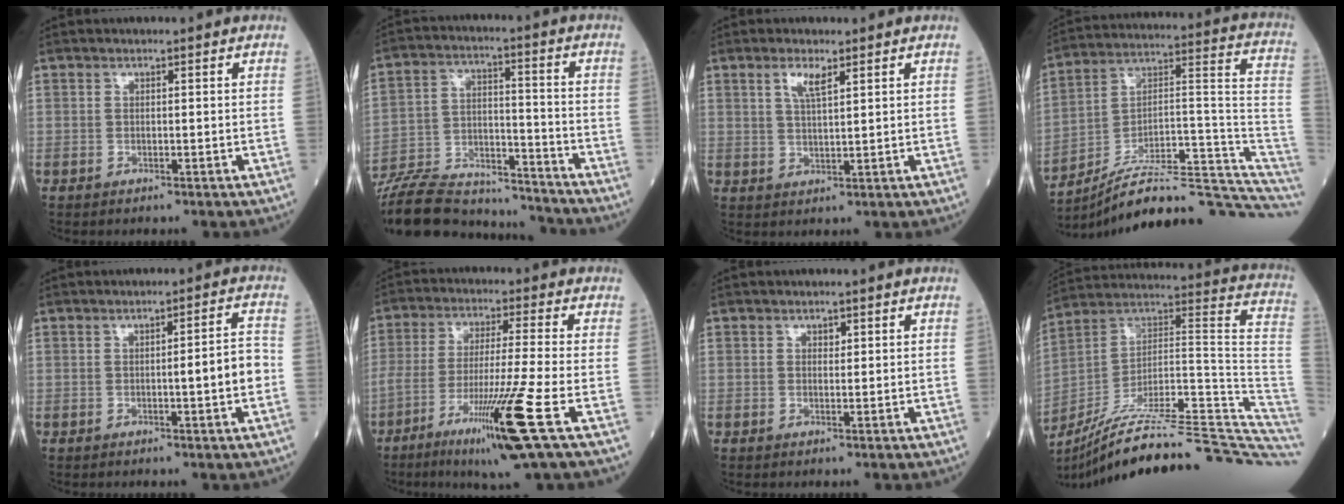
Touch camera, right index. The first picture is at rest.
{"total": 21.8, "force": [-20.5, 4.6, 6.0], "torque": [-0.148, 0.002, -0.325]}
{"total": 3.4, "force": [1.9, 0.6, 2.8], "torque": [-0.058, 0.001, 0.038]}
{"total": 21.5, "force": [-18.6, 2.2, 10.4], "torque": [-0.094, 0.059, -0.279]}
{"total": 4.8, "force": [-0.9, 0.1, 4.8], "torque": [-0.065, 0.006, -0.013]}
{"total": 13.7, "force": [-6.4, -1.7, 12.1], "torque": [-0.230, -0.035, -0.114]}
{"total": 0.8, "force": [0.4, 0.5, 0.4], "torque": [-0.002, -0.002, 0.006]}
{"total": 32.4, "force": [-27.7, 2.4, 16.7], "torque": [-0.138, 0.014, -0.401]}